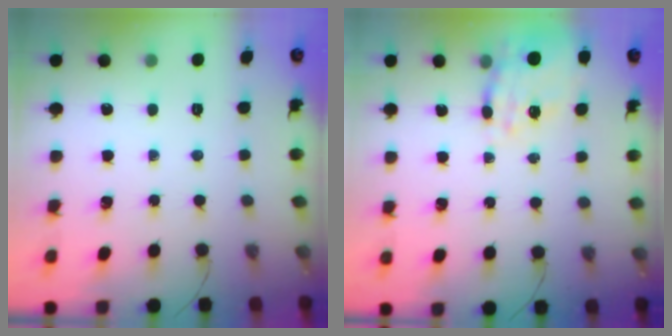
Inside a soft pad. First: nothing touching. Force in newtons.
{"total": 15.3, "press": 15.0, "slide": 2.9}